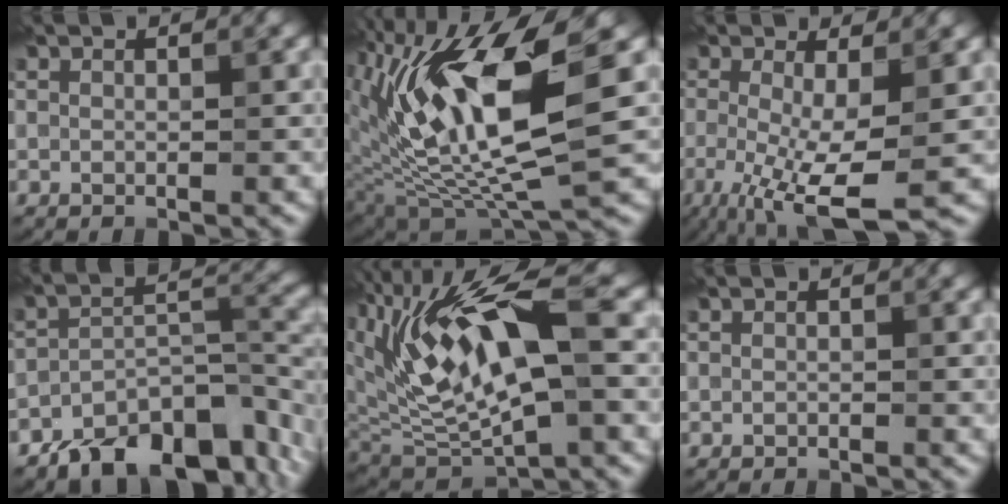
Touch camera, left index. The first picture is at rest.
{"total": 12.5, "force": [2.1, 4.6, 11.4], "torque": [-0.223, -0.006, 0.036]}
{"total": 7.5, "force": [-2.1, 1.8, 7.0], "torque": [-0.136, -0.019, -0.036]}
{"total": 9.7, "force": [-6.6, 4.4, 5.6], "torque": [-0.080, -0.013, -0.111]}
{"total": 12.1, "force": [3.4, 4.8, 10.6], "torque": [-0.202, 0.003, 0.064]}
{"total": 0.0}